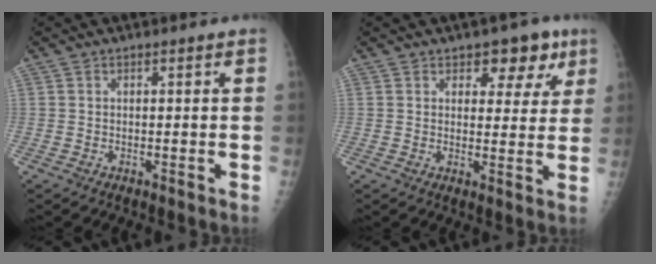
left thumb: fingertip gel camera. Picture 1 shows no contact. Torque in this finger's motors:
{"motor_torque": [-0.29, 0.03, 0.09, -0.05, -0.03]}